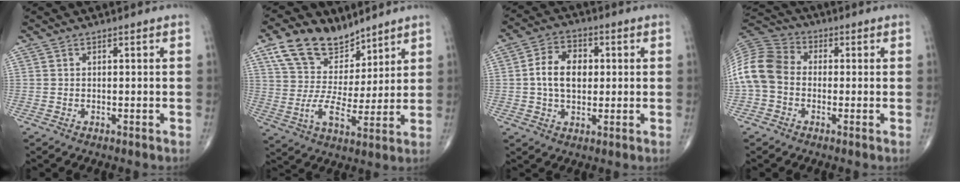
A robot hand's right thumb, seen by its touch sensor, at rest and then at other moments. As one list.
[{"total": 13.5, "force": [9.2, 8.0, 5.9], "torque": [-0.083, -0.037, 0.171]}, {"total": 9.4, "force": [0.7, 6.5, 6.8], "torque": [-0.104, 0.013, 0.007]}, {"total": 11.6, "force": [-1.2, 9.0, 7.2], "torque": [-0.147, 0.033, -0.037]}]